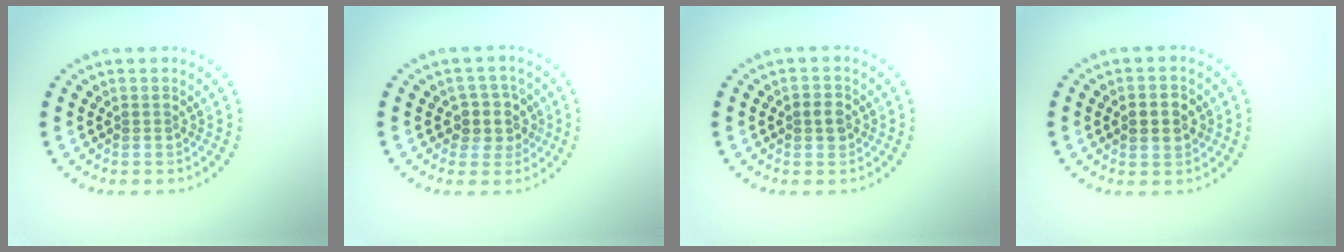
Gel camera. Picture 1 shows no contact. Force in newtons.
{"total": 2.9, "press": 2.4, "slide": 1.5}
{"total": 1.7, "press": 1.7, "slide": 0.4}
{"total": 2.6, "press": 2.6, "slide": 0.2}